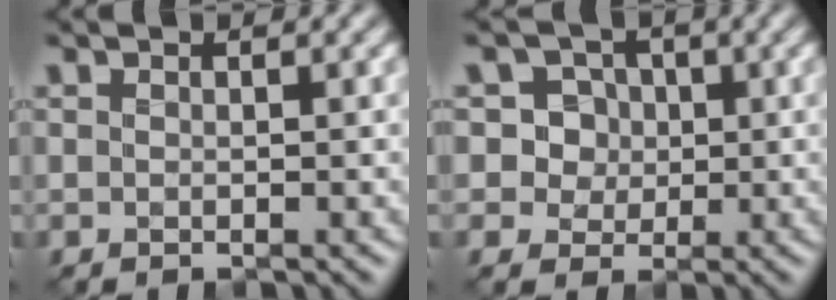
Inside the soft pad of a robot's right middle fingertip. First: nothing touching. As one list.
[{"total": 5.6, "force": [1.8, 4.8, 2.4], "torque": [-0.035, 0.008, 0.013]}]